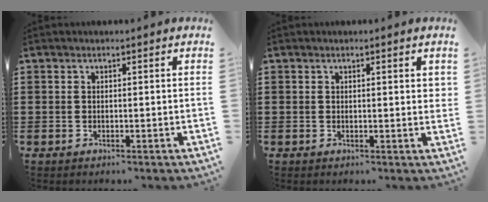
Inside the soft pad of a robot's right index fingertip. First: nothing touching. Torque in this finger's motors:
{"motor_torque": [-0.20, 0.06, 0.11, -0.01]}